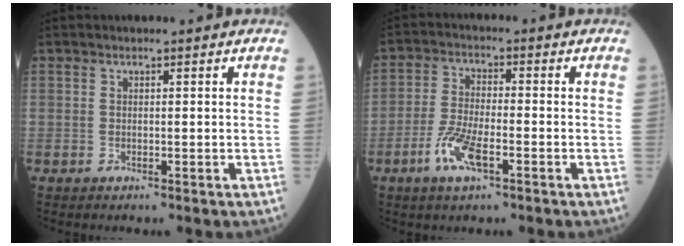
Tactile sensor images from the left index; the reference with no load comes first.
{"total": 6.5, "force": [-3.3, 1.7, 5.3], "torque": [-0.117, -0.009, -0.067]}